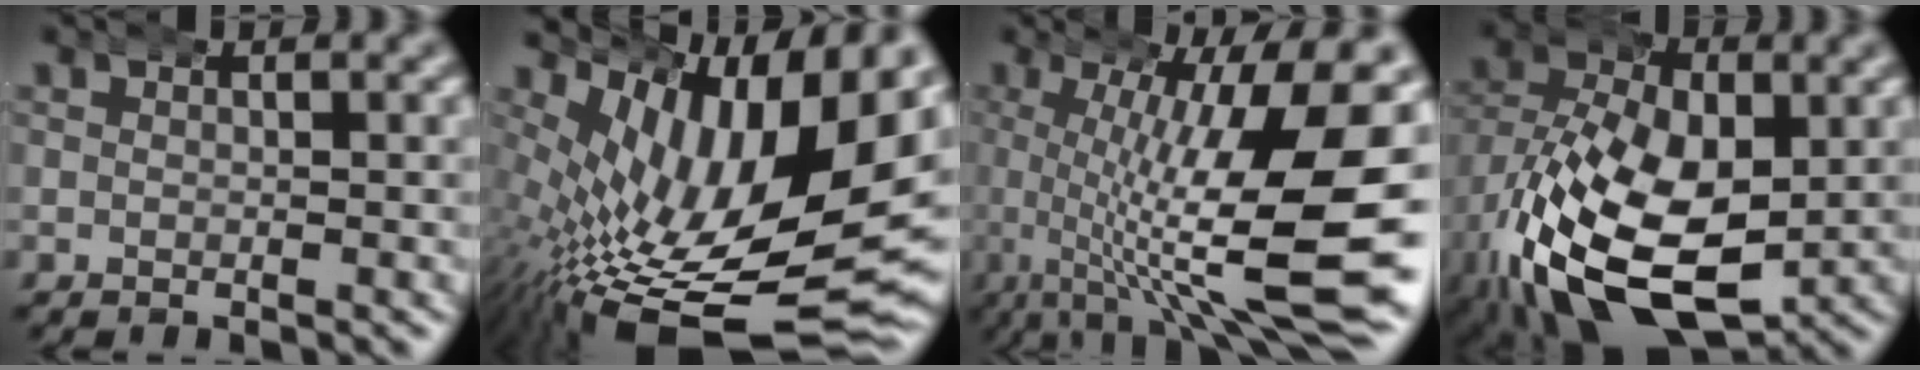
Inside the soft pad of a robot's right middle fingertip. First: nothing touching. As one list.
[{"total": 15.9, "force": [-1.7, 7.6, 13.8], "torque": [-0.225, -0.033, 0.000]}, {"total": 13.3, "force": [-1.6, 3.5, 12.7], "torque": [-0.176, -0.009, -0.015]}, {"total": 13.2, "force": [-4.0, 8.0, 9.7], "torque": [-0.204, -0.060, -0.036]}]